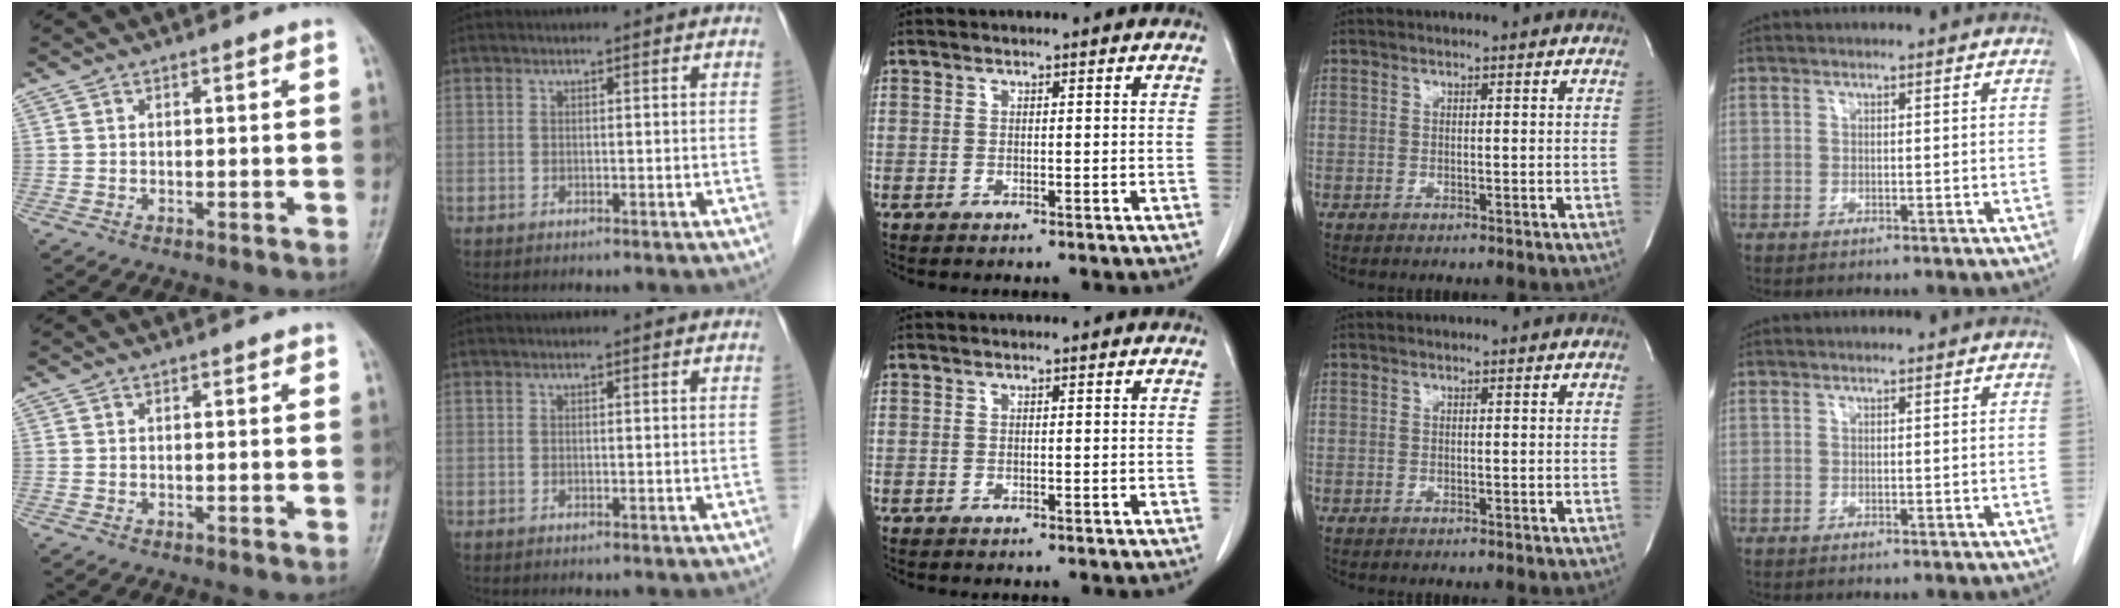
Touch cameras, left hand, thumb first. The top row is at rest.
{}